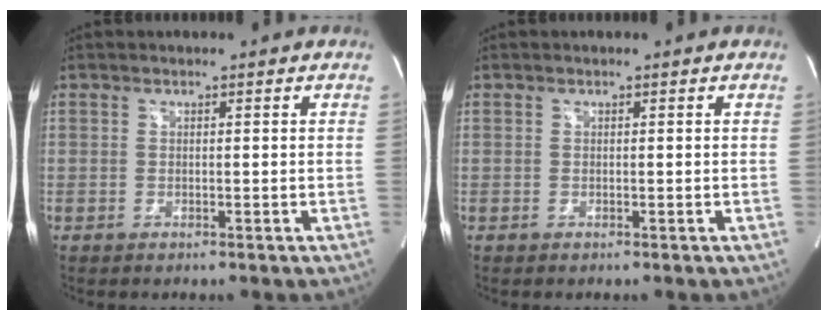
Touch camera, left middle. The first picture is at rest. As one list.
[{"total": 0.0}]